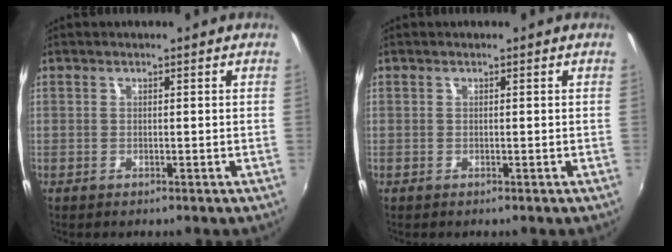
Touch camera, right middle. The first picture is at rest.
{"total": 0.0}